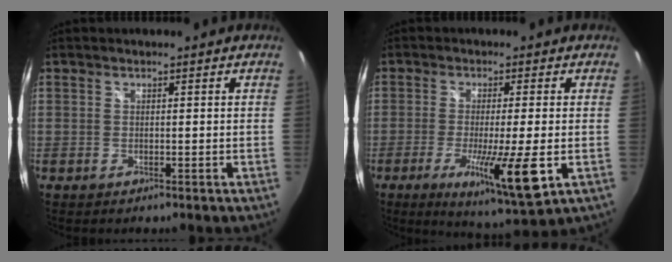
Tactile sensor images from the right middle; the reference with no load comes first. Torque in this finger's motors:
{"motor_torque": [1.15, -0.98, 0.25, 0.12]}